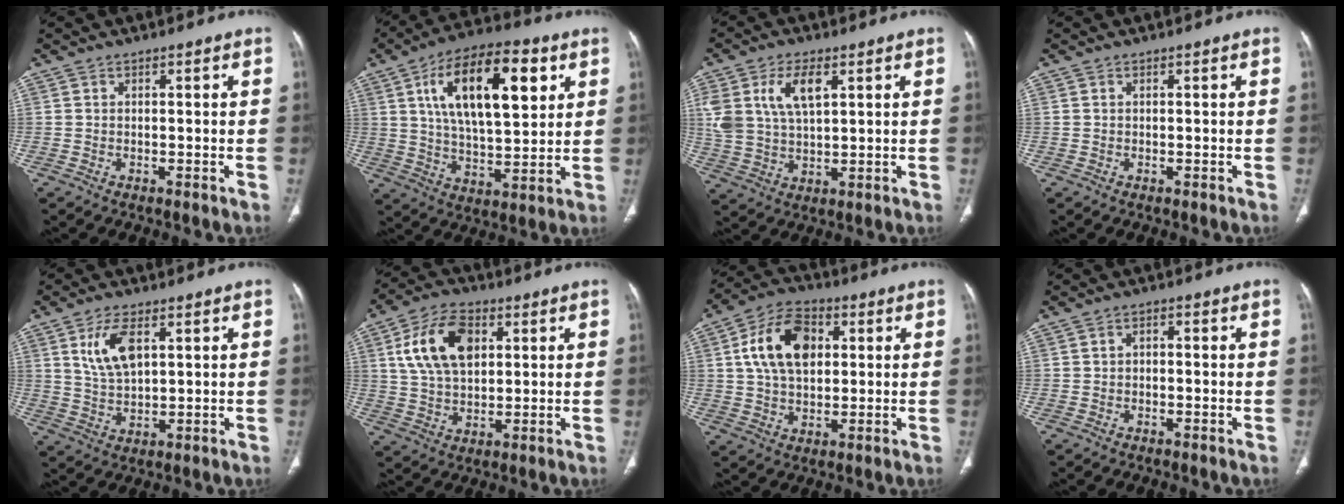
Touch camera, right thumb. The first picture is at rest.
{"total": 20.7, "force": [7.3, 9.0, 17.1], "torque": [-0.259, -0.013, 0.120]}
{"total": 10.9, "force": [4.1, 5.7, 8.3], "torque": [-0.170, -0.003, 0.086]}
{"total": 0.0}
{"total": 8.0, "force": [3.1, 3.8, 6.4], "torque": [-0.121, -0.010, 0.067]}
{"total": 13.4, "force": [4.0, 8.2, 9.8], "torque": [-0.168, 0.001, 0.075]}
{"total": 13.5, "force": [3.0, 8.6, 10.0], "torque": [-0.161, 0.010, 0.048]}
{"total": 1.3, "force": [-0.3, 1.0, 0.9], "torque": [-0.010, 0.009, -0.008]}